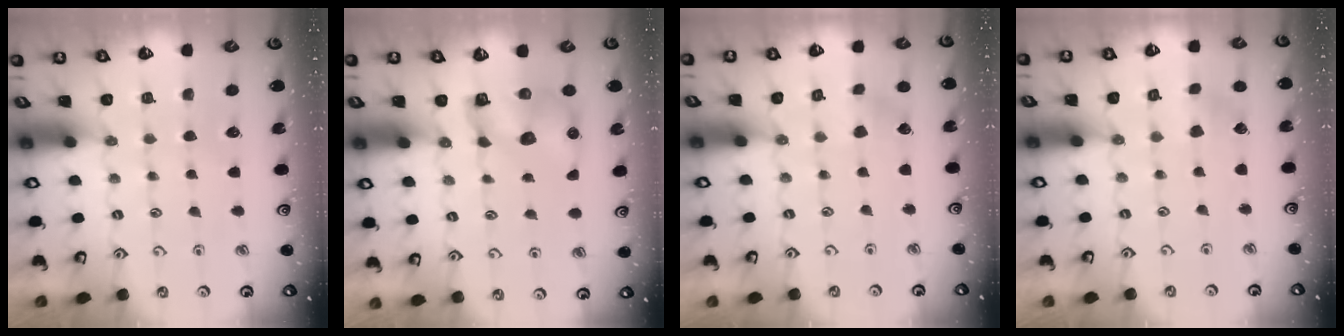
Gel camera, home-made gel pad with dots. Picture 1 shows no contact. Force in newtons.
{"total": 7.9, "press": 7.9, "slide": 0.5}
{"total": 2.9, "press": 2.9, "slide": 0.3}
{"total": 2.2, "press": 2.2, "slide": 0.2}